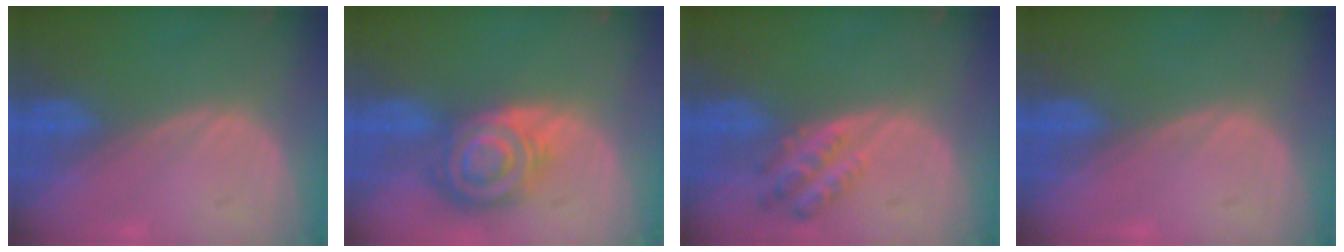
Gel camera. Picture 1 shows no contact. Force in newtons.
{"total": 8.6, "press": 7.5, "slide": 4.3}
{"total": 4.4, "press": 4.3, "slide": 0.9}
{"total": 0.0}